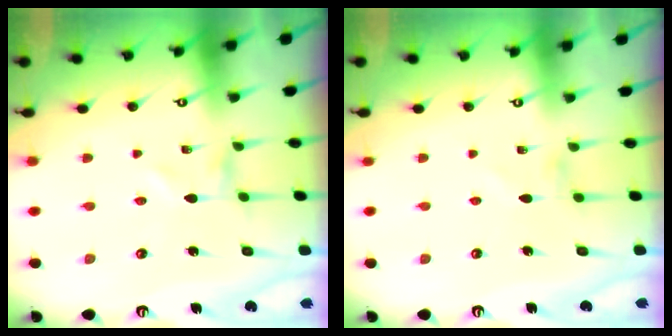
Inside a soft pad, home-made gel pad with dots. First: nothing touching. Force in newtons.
{"total": 0.0}